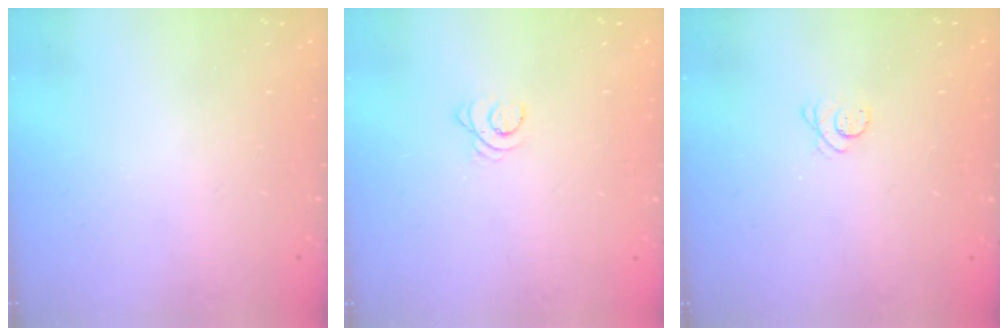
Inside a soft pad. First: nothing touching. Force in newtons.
{"total": 2.4, "press": 2.4, "slide": 0.3}
{"total": 3.1, "press": 3.1, "slide": 0.4}